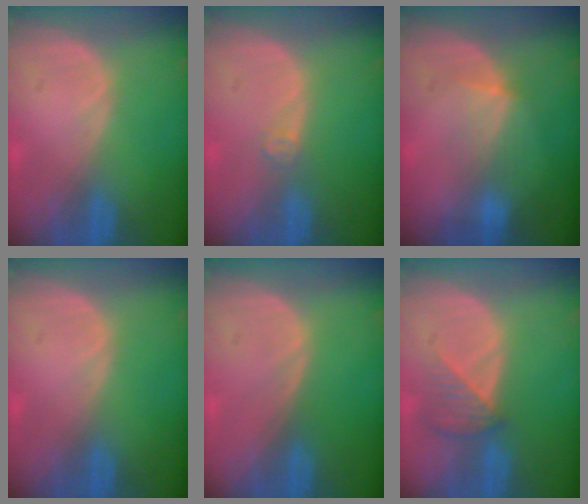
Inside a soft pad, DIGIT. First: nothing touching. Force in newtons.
{"total": 1.5, "press": 1.2, "slide": 0.9}
{"total": 3.8, "press": 3.6, "slide": 1.2}
{"total": 0.0}
{"total": 0.0}
{"total": 3.6, "press": 3.4, "slide": 1.1}